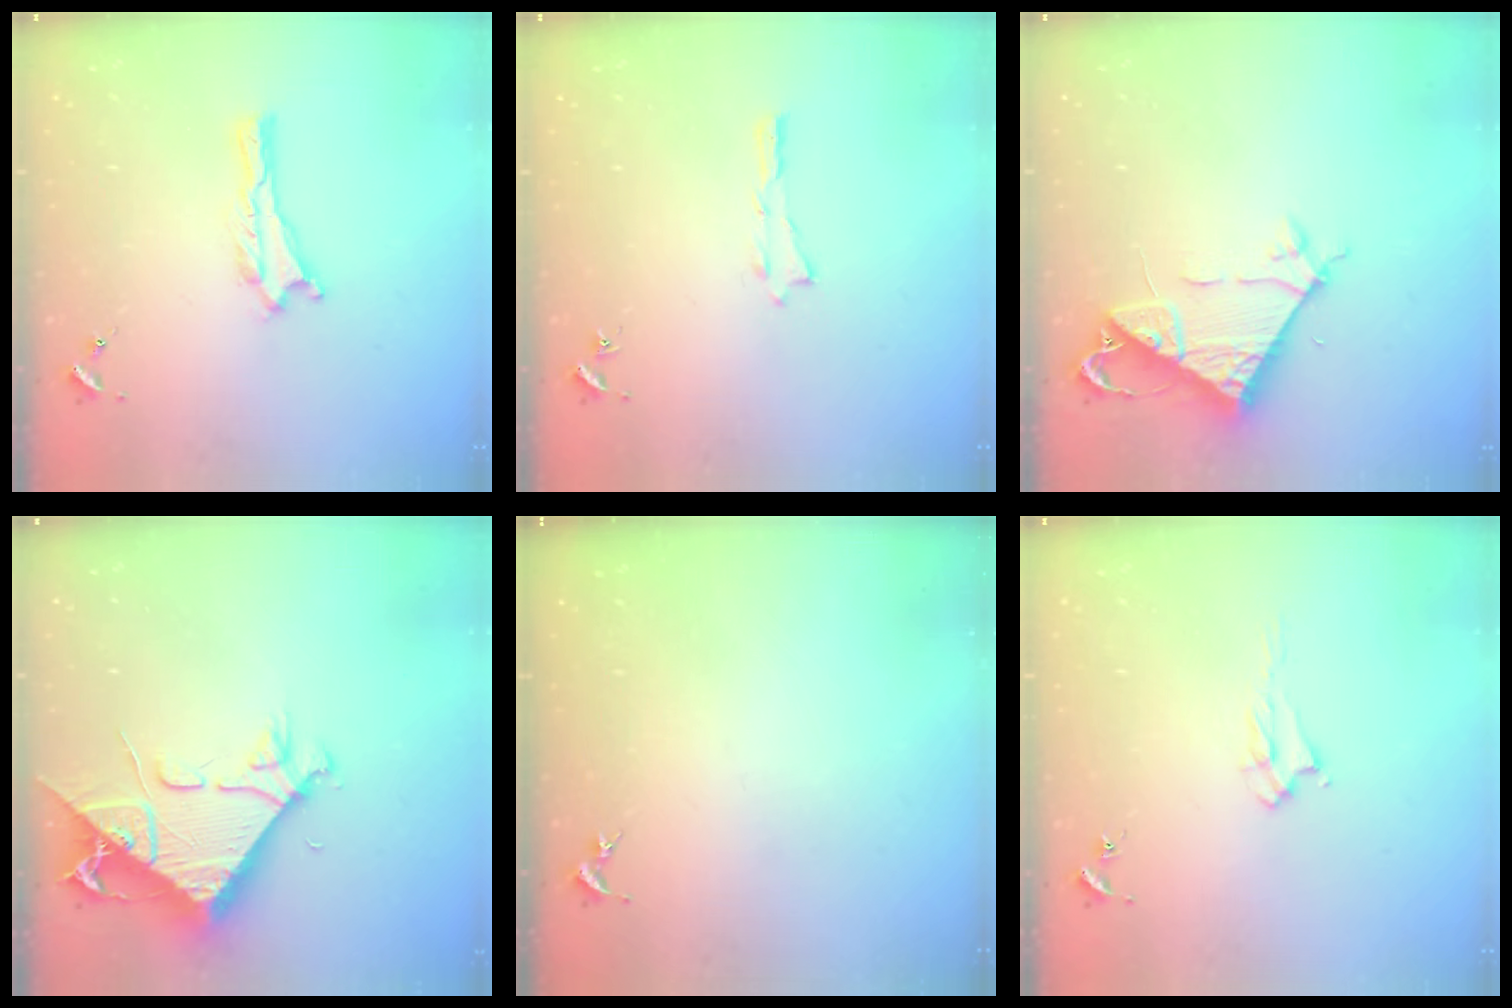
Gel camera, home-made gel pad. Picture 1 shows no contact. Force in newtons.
{"total": 0.0}
{"total": 7.3, "press": 7.2, "slide": 0.7}
{"total": 9.8, "press": 9.7, "slide": 1.1}
{"total": 0.0}
{"total": 2.2, "press": 2.2, "slide": 0.4}